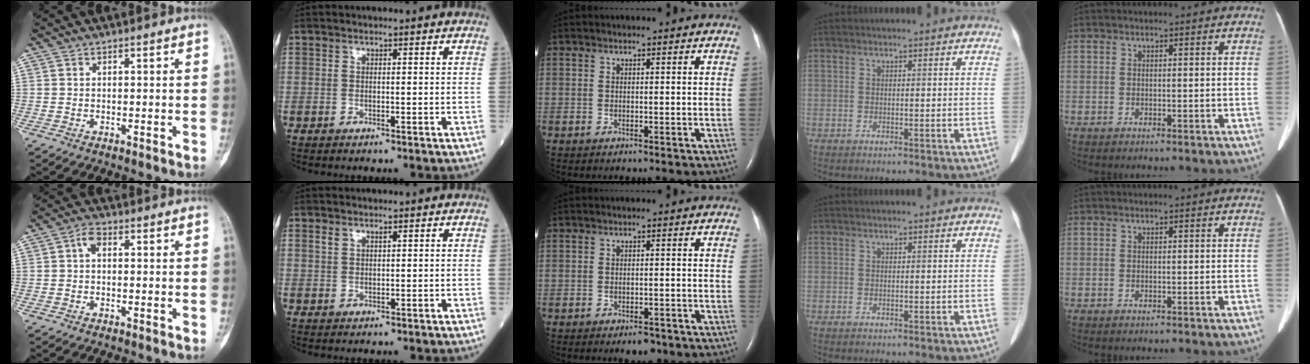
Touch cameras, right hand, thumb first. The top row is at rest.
{"thumb": {"total": 2.6, "force": [0.3, 1.7, 1.9], "torque": [-0.027, 0.008, -0.001]}, "index": {"total": 1.3, "force": [0.9, 0.5, 0.8], "torque": [-0.020, 0.010, 0.020]}, "middle": {"total": 2.4, "force": [-1.7, 1.0, 1.4], "torque": [-0.021, -0.001, -0.016]}}